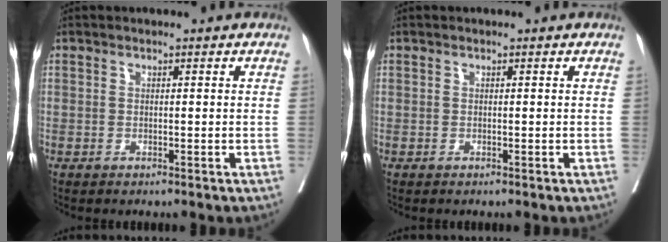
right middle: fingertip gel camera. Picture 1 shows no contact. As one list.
[{"total": 0.0}]